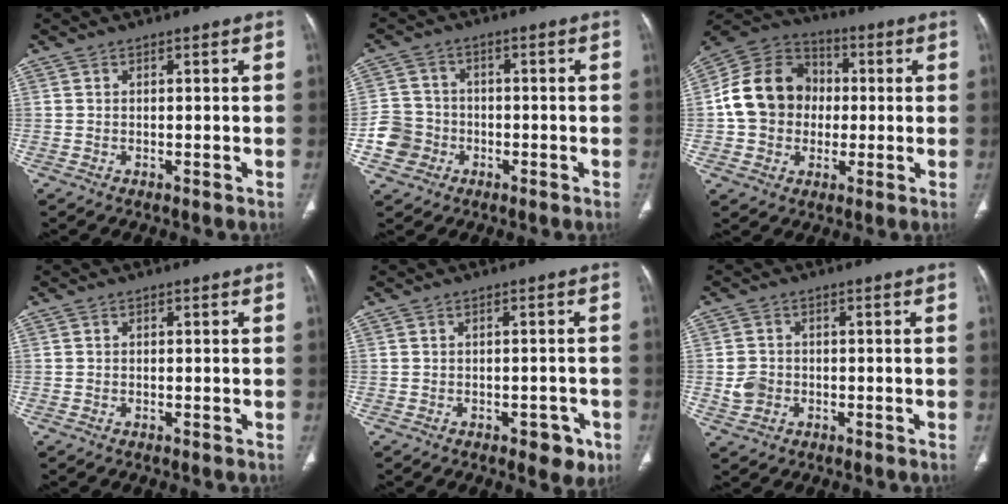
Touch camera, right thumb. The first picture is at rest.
{"total": 6.8, "force": [-2.4, 6.2, 1.5], "torque": [-0.009, 0.020, -0.046]}
{"total": 15.4, "force": [0.0, 13.2, 7.9], "torque": [-0.120, 0.027, -0.006]}
{"total": 0.0}
{"total": 4.6, "force": [-2.3, 2.6, 3.0], "torque": [-0.017, 0.010, -0.024]}
{"total": 4.0, "force": [-0.8, 3.4, 1.9], "torque": [-0.032, 0.008, -0.012]}